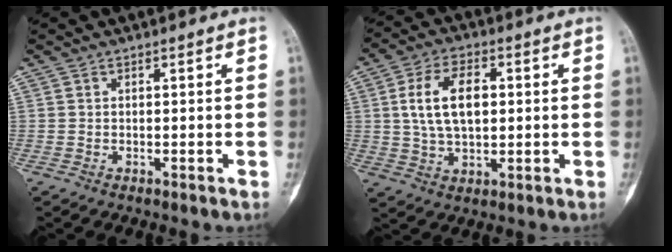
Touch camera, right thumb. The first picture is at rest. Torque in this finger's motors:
{"motor_torque": [1.28, 1.39, 0.57, -0.40, 0.36]}